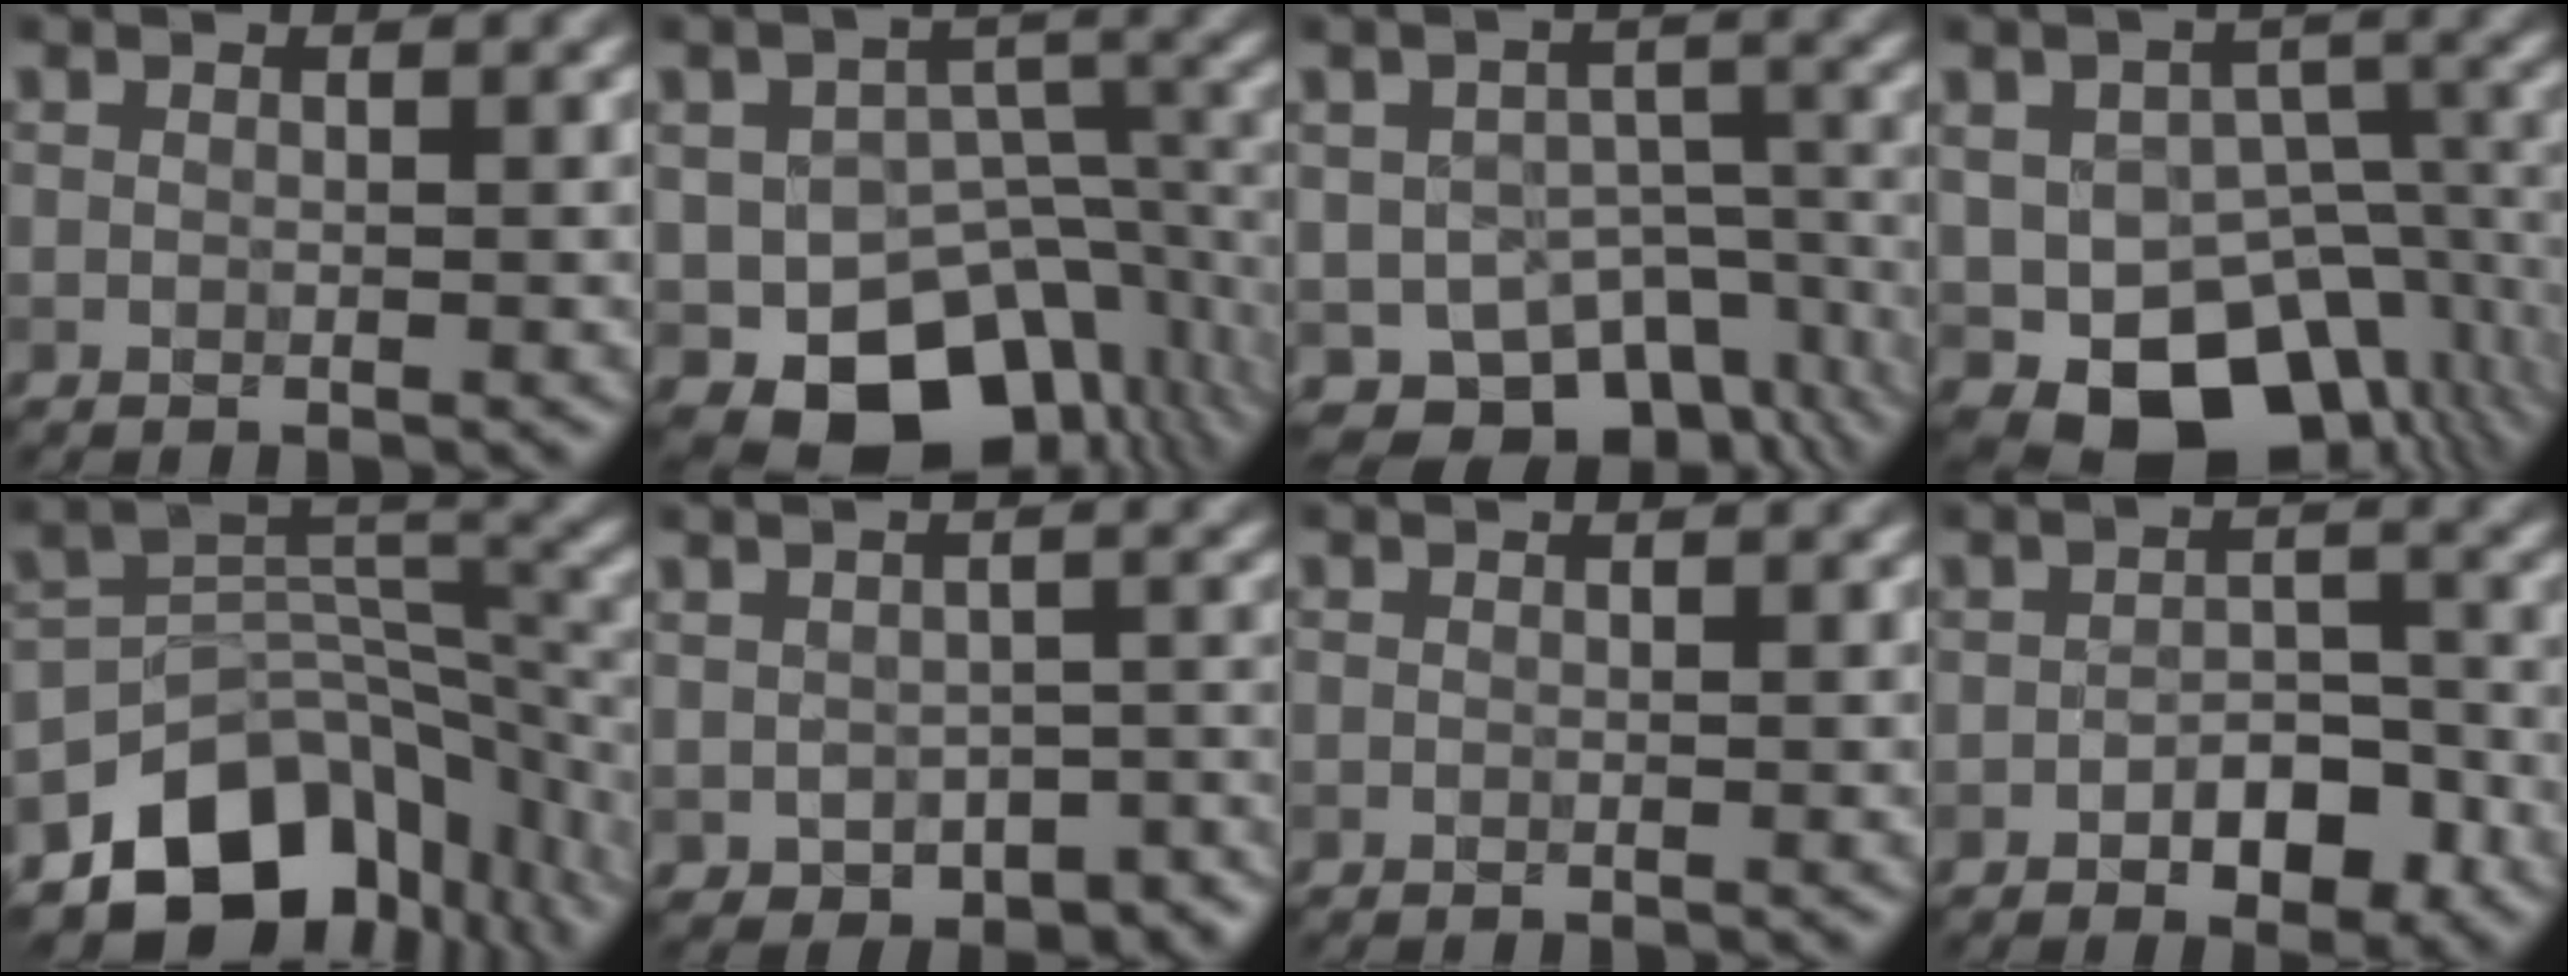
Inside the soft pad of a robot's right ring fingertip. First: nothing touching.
{"total": 9.8, "force": [-5.3, 6.7, 4.8], "torque": [-0.058, -0.029, -0.073]}
{"total": 8.2, "force": [-5.2, 5.4, 3.1], "torque": [-0.034, -0.030, -0.061]}
{"total": 11.0, "force": [-5.4, 7.4, 6.0], "torque": [-0.087, -0.020, -0.075]}
{"total": 12.3, "force": [-7.6, 7.7, 5.7], "torque": [-0.097, -0.009, -0.117]}
{"total": 5.0, "force": [-3.1, 3.1, 2.3], "torque": [-0.029, -0.022, -0.029]}
{"total": 0.0}
{"total": 3.7, "force": [-2.3, 2.0, 2.2], "torque": [-0.027, 0.005, -0.029]}